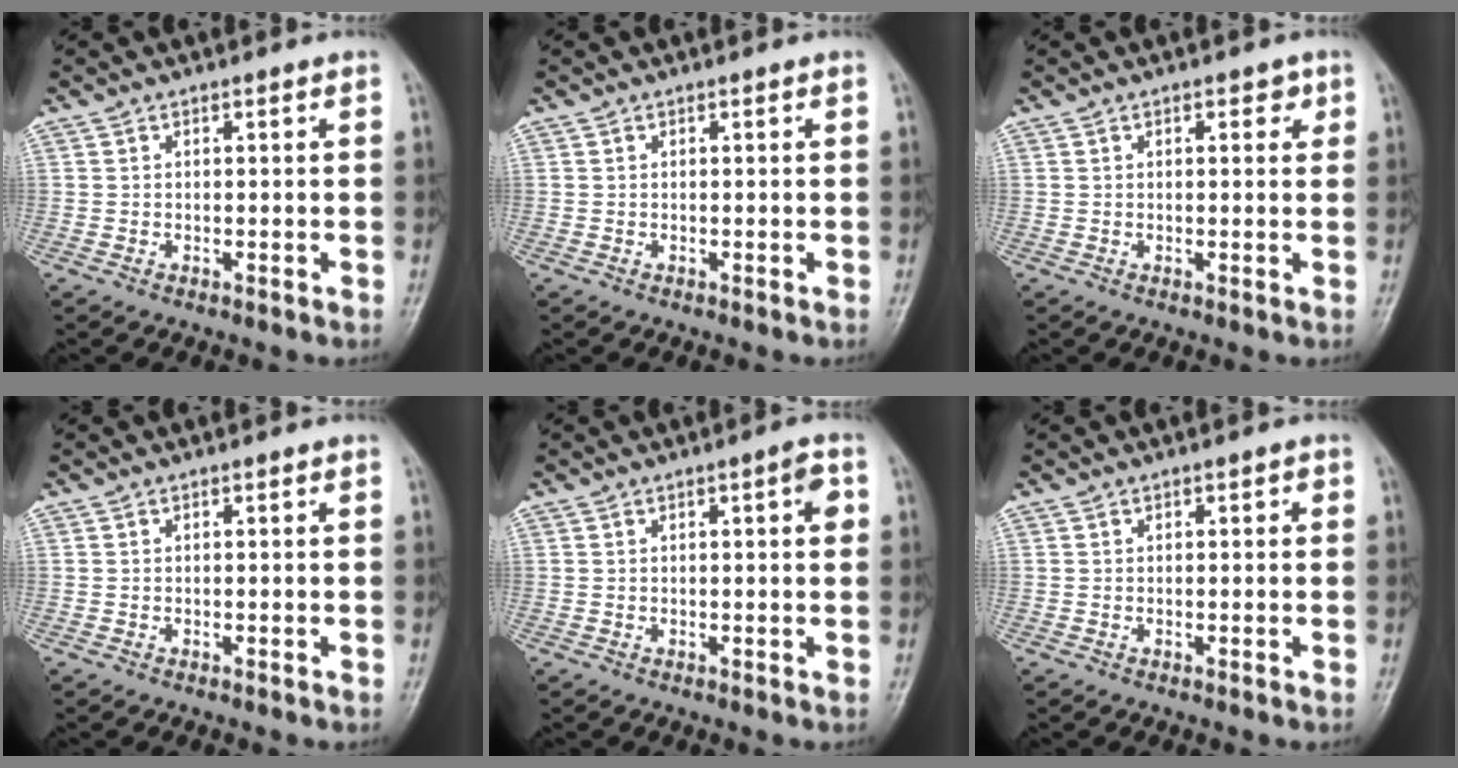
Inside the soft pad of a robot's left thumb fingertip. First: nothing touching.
{"total": 0.0}
{"total": 2.7, "force": [1.1, 1.4, 2.1], "torque": [-0.015, 0.000, 0.010]}
{"total": 0.0}
{"total": 2.9, "force": [0.7, 0.6, 2.8], "torque": [-0.038, 0.004, 0.008]}
{"total": 1.1, "force": [0.3, 0.5, 0.9], "torque": [-0.011, 0.002, 0.003]}